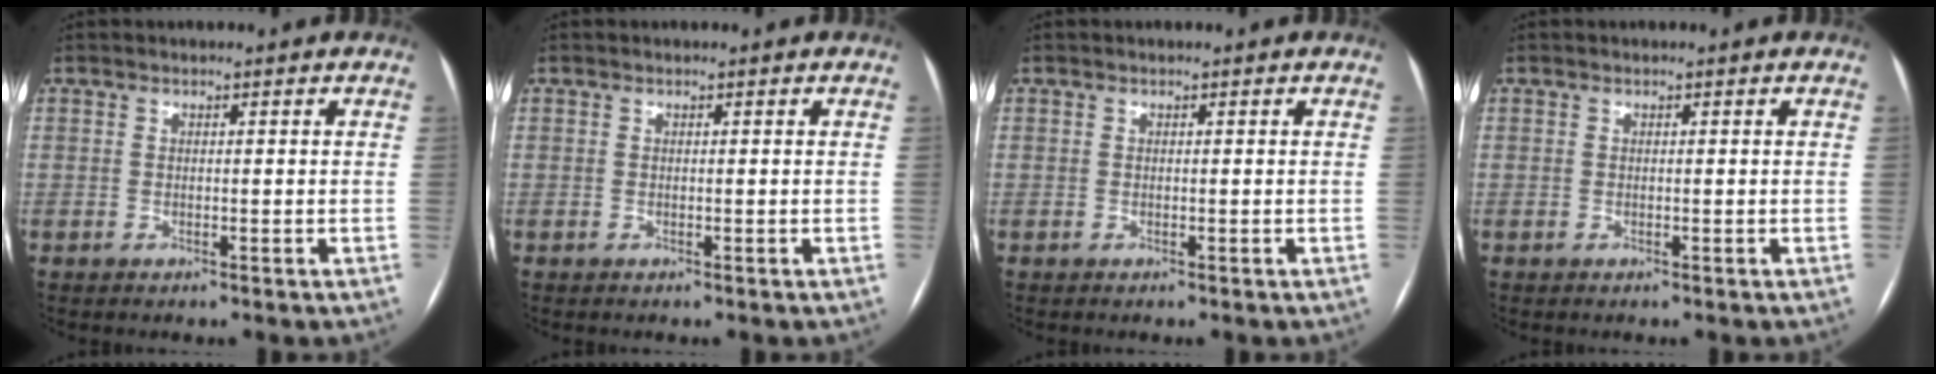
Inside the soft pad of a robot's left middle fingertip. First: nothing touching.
{"total": 0.0}
{"total": 0.0}
{"total": 0.0}